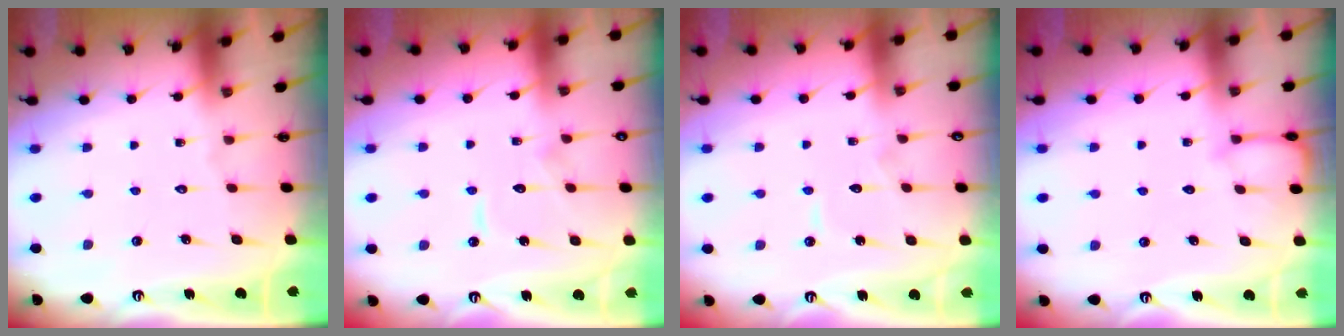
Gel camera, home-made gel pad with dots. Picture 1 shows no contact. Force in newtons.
{"total": 7.9, "press": 7.9, "slide": 0.6}
{"total": 5.6, "press": 5.6, "slide": 0.3}
{"total": 3.6, "press": 3.6, "slide": 0.4}